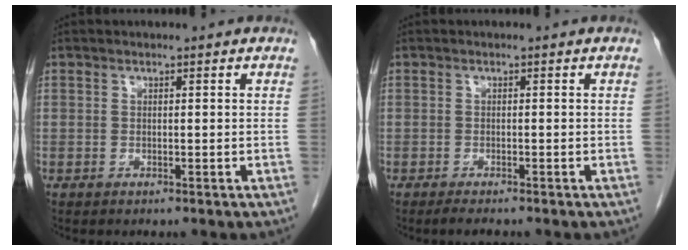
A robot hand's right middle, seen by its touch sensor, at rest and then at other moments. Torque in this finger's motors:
{"motor_torque": [0.41, -0.21, 0.02, 0.00]}